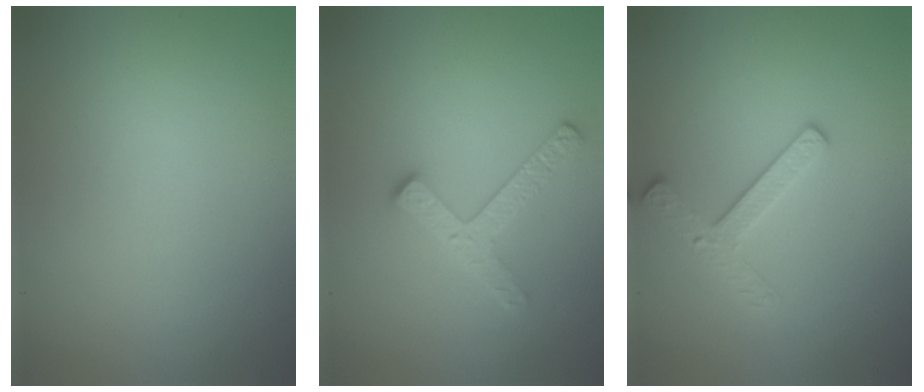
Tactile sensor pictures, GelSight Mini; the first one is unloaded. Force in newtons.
{"total": 2.6, "press": 2.4, "slide": 0.9}
{"total": 2.5, "press": 2.5, "slide": 0.3}